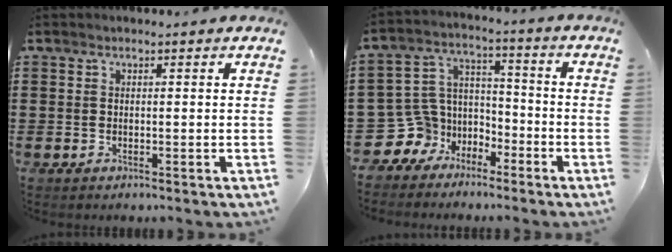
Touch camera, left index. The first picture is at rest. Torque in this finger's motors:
{"motor_torque": [-0.14, 0.26, -0.09, -0.05]}